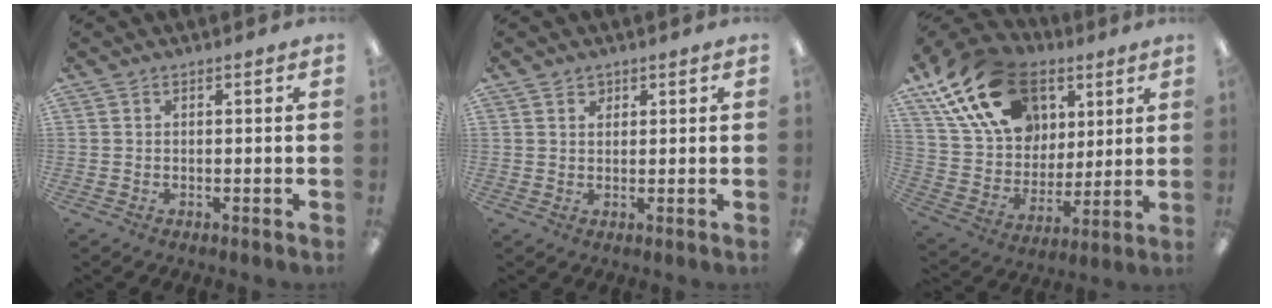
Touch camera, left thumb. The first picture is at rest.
{"total": 2.2, "force": [1.4, 1.4, 0.9], "torque": [-0.012, -0.001, 0.024]}
{"total": 23.3, "force": [12.0, 15.7, 12.4], "torque": [-0.245, -0.037, 0.221]}